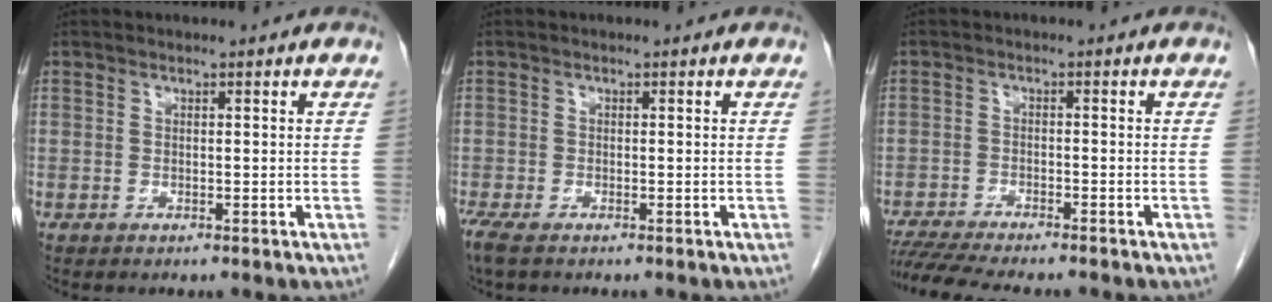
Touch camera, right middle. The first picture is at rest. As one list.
[{"total": 3.1, "force": [-2.3, 0.9, 1.9], "torque": [-0.048, -0.014, -0.039]}, {"total": 10.0, "force": [-8.8, 0.8, 4.6], "torque": [-0.069, -0.013, -0.138]}]